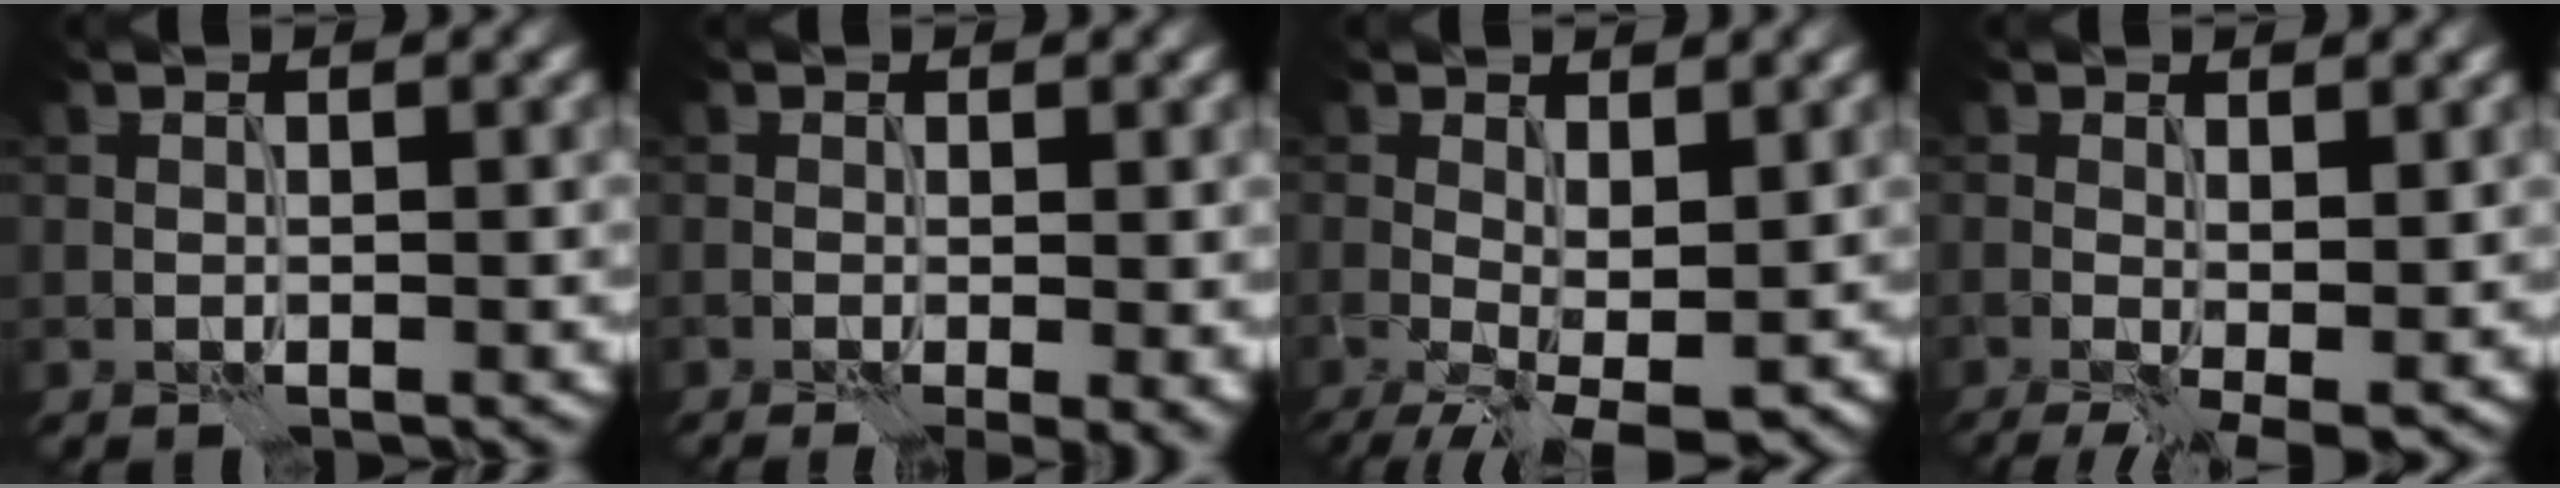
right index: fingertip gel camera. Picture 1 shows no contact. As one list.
[{"total": 3.0, "force": [-0.5, 0.7, 2.9], "torque": [-0.037, -0.009, -0.007]}, {"total": 6.8, "force": [-0.9, 2.9, 6.1], "torque": [-0.105, -0.010, -0.013]}, {"total": 5.3, "force": [-0.6, 1.9, 4.9], "torque": [-0.080, -0.012, -0.004]}]